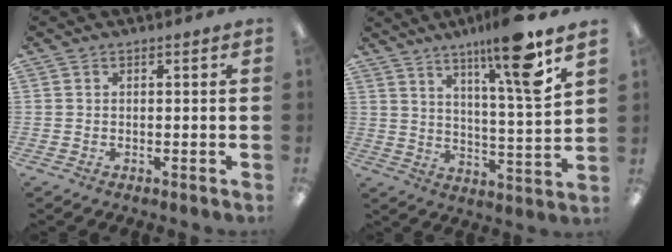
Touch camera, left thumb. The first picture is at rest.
{"total": 14.7, "force": [10.2, 0.9, 10.6], "torque": [-0.175, -0.054, 0.152]}